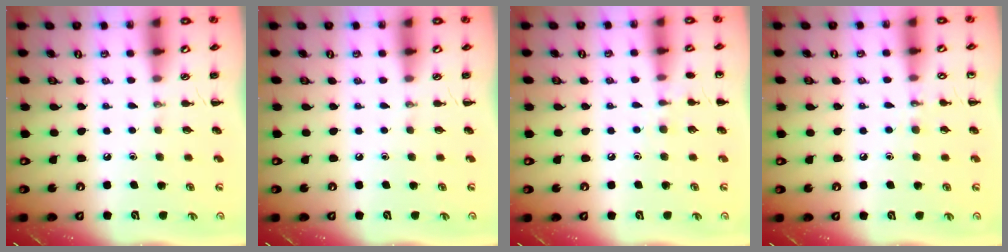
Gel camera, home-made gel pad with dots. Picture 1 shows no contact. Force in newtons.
{"total": 0.0}
{"total": 5.9, "press": 5.6, "slide": 1.9}
{"total": 5.4, "press": 5.2, "slide": 1.5}